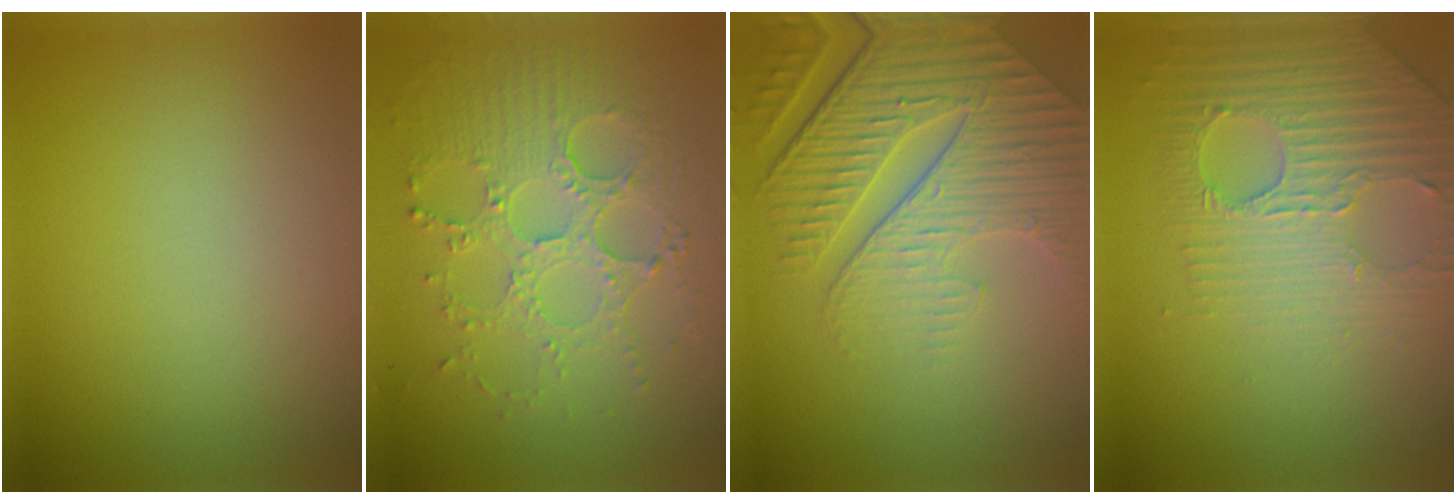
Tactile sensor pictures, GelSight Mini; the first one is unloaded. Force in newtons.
{"total": 5.4, "press": 3.8, "slide": 3.8}
{"total": 8.7, "press": 6.1, "slide": 6.1}
{"total": 4.0, "press": 3.8, "slide": 1.2}